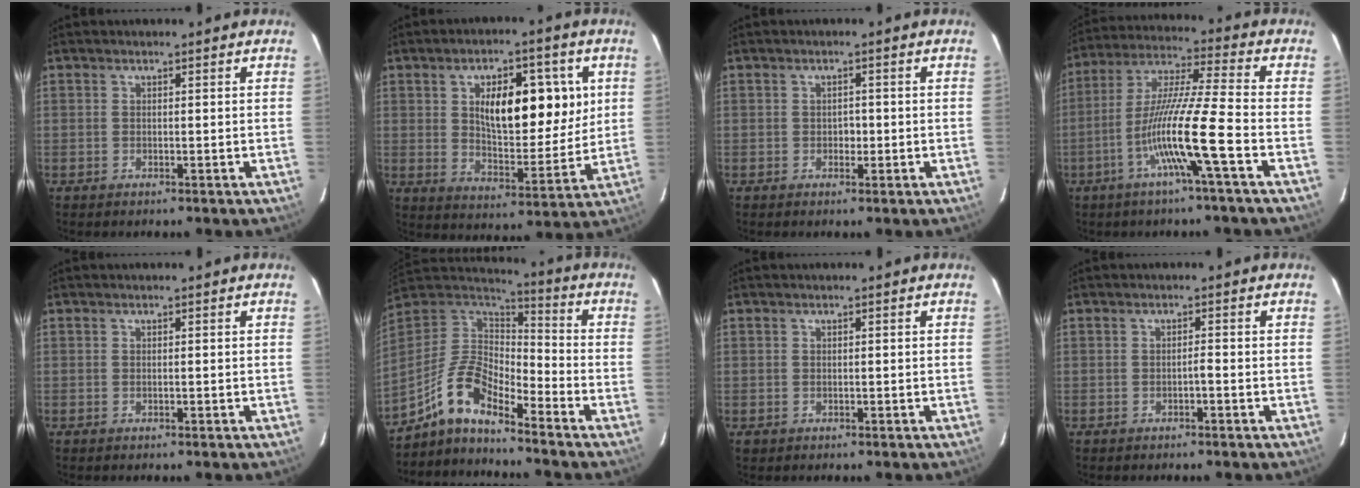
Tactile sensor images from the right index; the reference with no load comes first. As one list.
[{"total": 14.0, "force": [3.7, 5.9, 12.1], "torque": [-0.181, 0.012, 0.066]}, {"total": 1.3, "force": [-0.3, 0.9, 0.9], "torque": [-0.012, 0.003, -0.004]}, {"total": 13.1, "force": [-4.9, -1.3, 12.1], "torque": [-0.231, -0.003, -0.097]}, {"total": 0.0}, {"total": 10.7, "force": [-7.9, 3.2, 6.5], "torque": [-0.147, 0.033, -0.150]}, {"total": 0.7, "force": [0.0, 0.7, 0.0], "torque": [0.005, 0.006, -0.003]}, {"total": 0.8, "force": [-0.5, 0.0, 0.6], "torque": [-0.010, 0.002, -0.009]}]